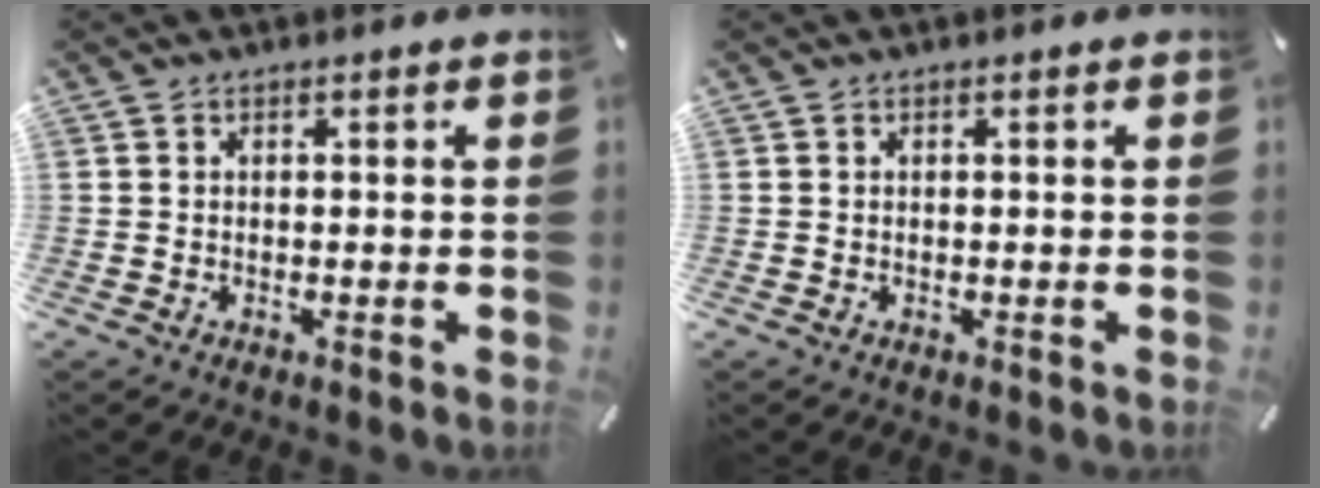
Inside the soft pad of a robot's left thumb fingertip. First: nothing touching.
{"total": 0.0}